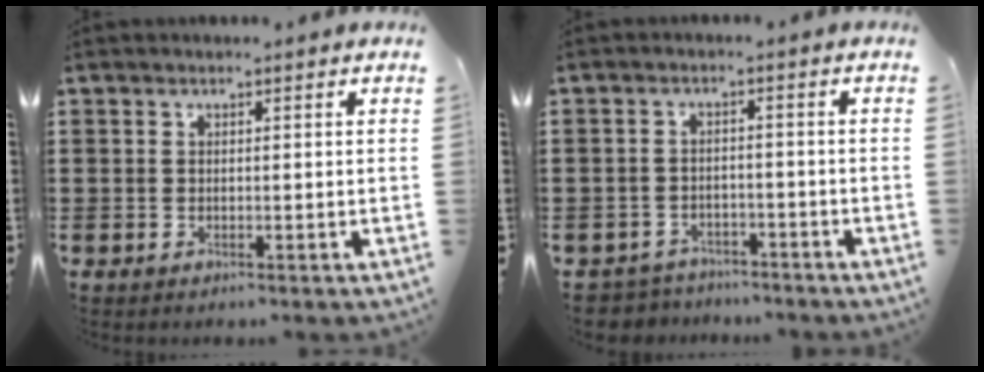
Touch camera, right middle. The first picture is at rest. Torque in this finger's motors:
{"motor_torque": [0.15, 0.17, 0.00, 0.04]}